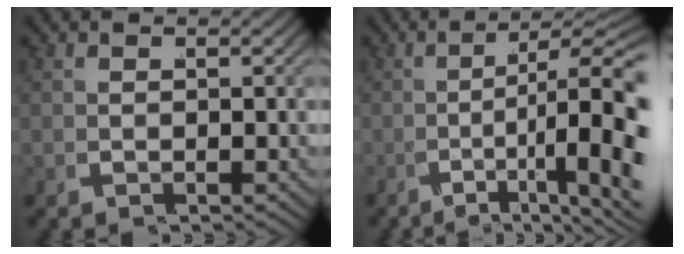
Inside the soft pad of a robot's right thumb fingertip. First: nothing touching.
{"total": 8.4, "force": [-2.4, 3.6, 7.2], "torque": [-0.122, -0.020, -0.026]}